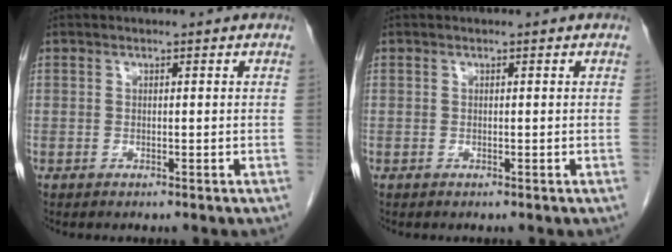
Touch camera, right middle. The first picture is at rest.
{"total": 0.0}